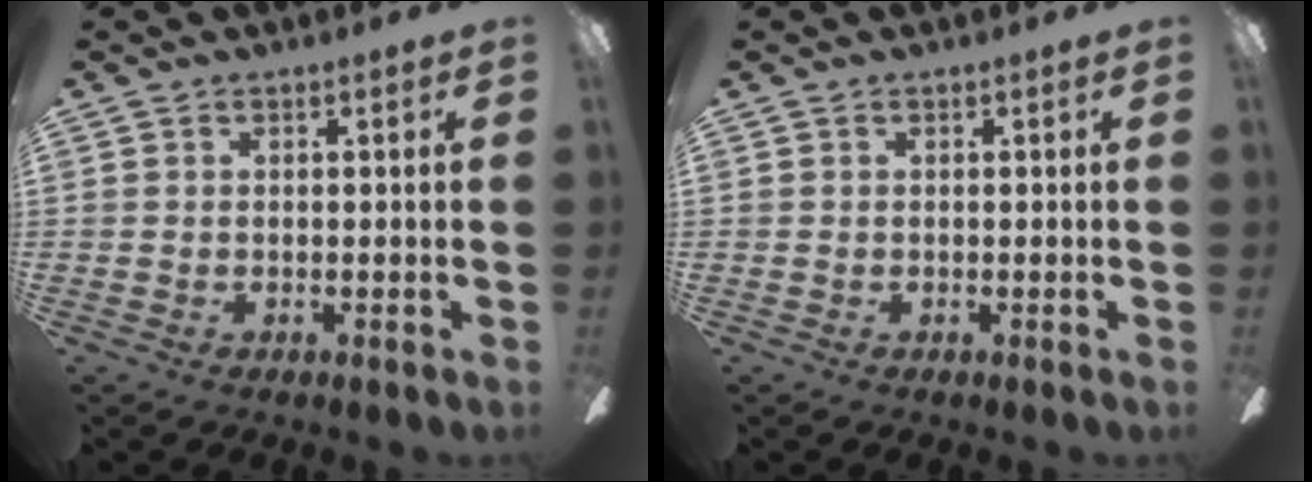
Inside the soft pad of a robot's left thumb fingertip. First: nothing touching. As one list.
[{"total": 0.0}]